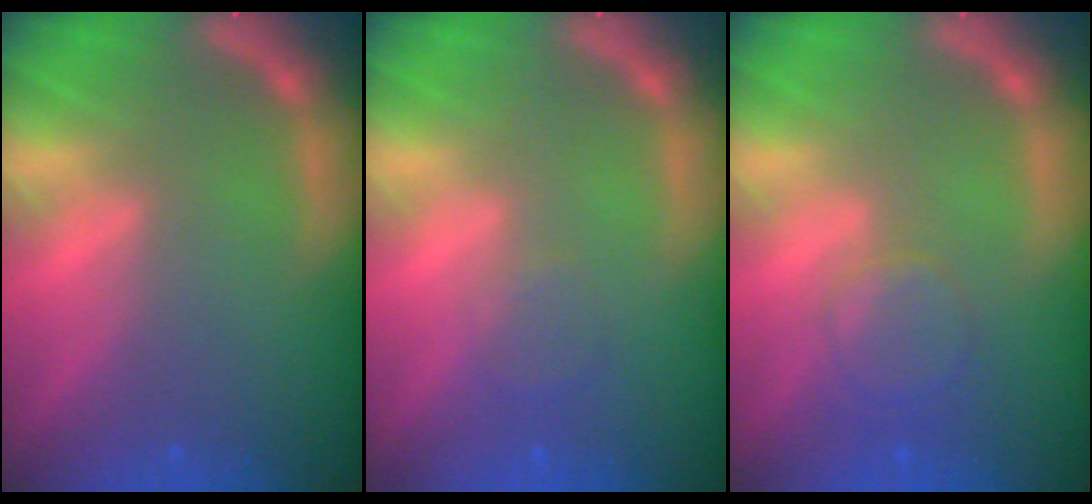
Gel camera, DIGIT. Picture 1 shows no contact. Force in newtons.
{"total": 1.5}
{"total": 3.5}